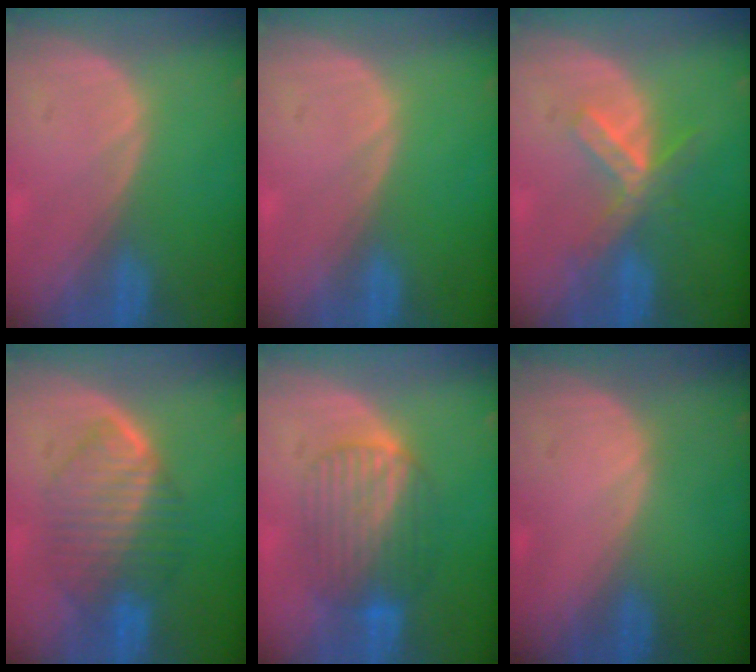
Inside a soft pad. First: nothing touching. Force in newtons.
{"total": 0.0}
{"total": 5.1, "press": 5.1, "slide": 0.3}
{"total": 7.5, "press": 7.5, "slide": 0.4}
{"total": 7.1, "press": 7.1, "slide": 0.2}
{"total": 0.6, "press": 0.1, "slide": 0.6}